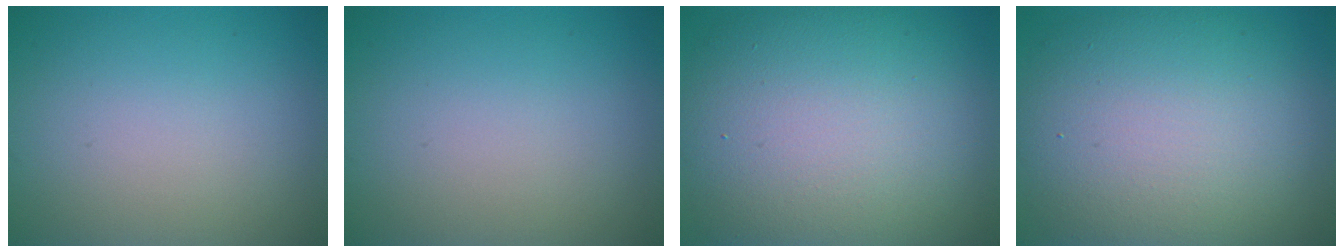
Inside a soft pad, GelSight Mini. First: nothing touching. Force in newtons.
{"total": 0.0}
{"total": 14.7, "press": 14.6, "slide": 0.7}
{"total": 12.2, "press": 12.2, "slide": 0.9}